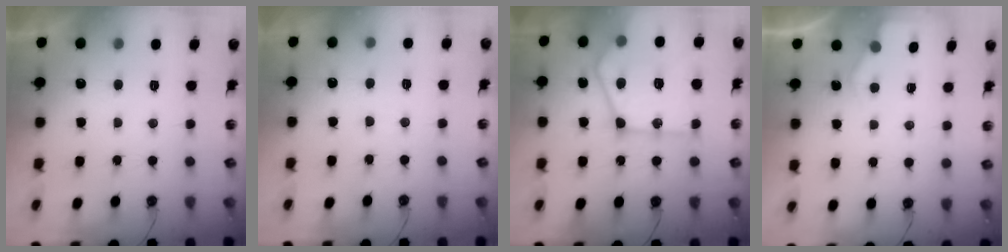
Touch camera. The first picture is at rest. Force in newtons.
{"total": 2.8, "press": 2.8, "slide": 0.4}
{"total": 23.2, "press": 23.1, "slide": 2.2}
{"total": 2.8, "press": 2.7, "slide": 0.4}